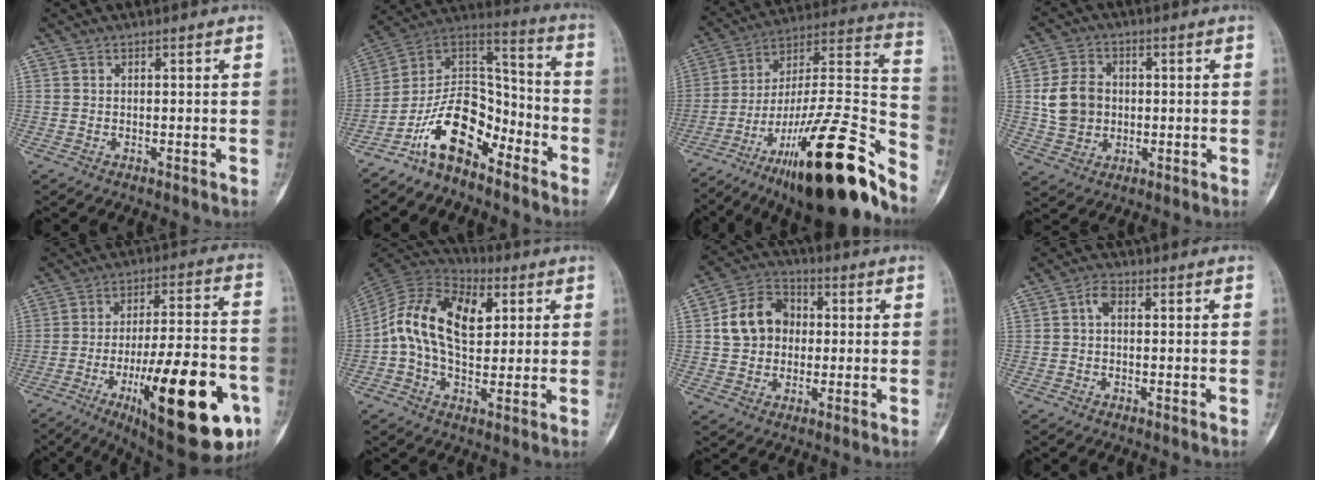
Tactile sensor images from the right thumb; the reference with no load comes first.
{"total": 14.6, "force": [-9.2, 7.7, 8.4], "torque": [-0.127, 0.100, -0.178]}
{"total": 30.5, "force": [-20.5, 5.8, 21.8], "torque": [-0.272, 0.095, -0.332]}
{"total": 8.7, "force": [0.3, 7.2, 4.9], "torque": [-0.075, 0.006, 0.009]}
{"total": 28.3, "force": [-11.1, 8.9, 24.5], "torque": [-0.321, 0.042, -0.153]}
{"total": 16.6, "force": [2.7, 10.4, 12.6], "torque": [-0.211, 0.015, 0.038]}
{"total": 10.9, "force": [0.8, 9.0, 6.1], "torque": [-0.085, 0.021, 0.005]}
{"total": 2.6, "force": [0.2, 1.6, 2.0], "torque": [-0.030, 0.008, -0.002]}